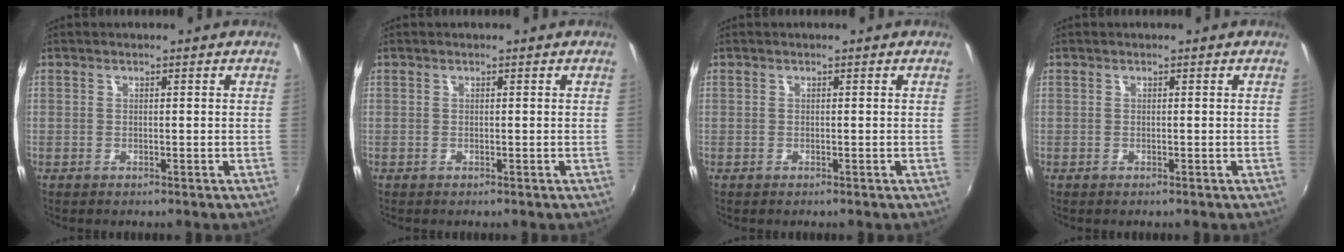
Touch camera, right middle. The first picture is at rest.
{"total": 0.0}
{"total": 0.0}
{"total": 0.0}